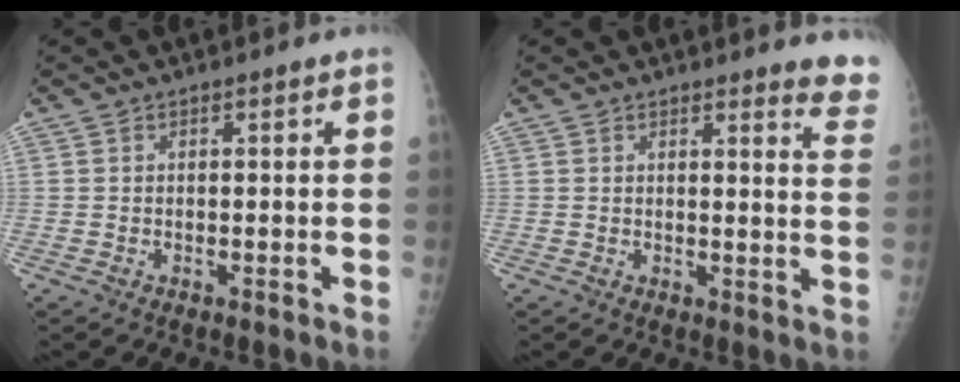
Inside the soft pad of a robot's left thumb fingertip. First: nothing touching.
{"total": 7.0, "force": [6.6, 0.9, 1.9], "torque": [0.005, -0.058, 0.046]}